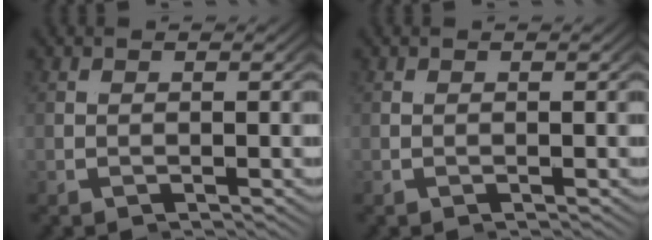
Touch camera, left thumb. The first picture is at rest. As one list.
[{"total": 0.0}]